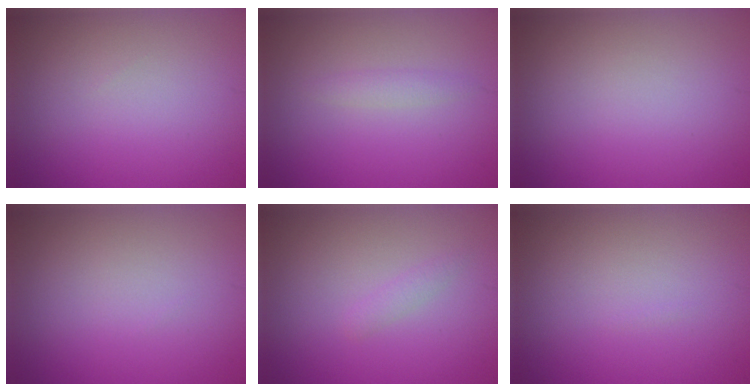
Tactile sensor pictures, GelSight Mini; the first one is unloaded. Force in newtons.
{"total": 1.1, "press": 1.1, "slide": 0.1}
{"total": 0.0}
{"total": 0.0}
{"total": 0.9, "press": 0.9, "slide": 0.0}
{"total": 0.0}